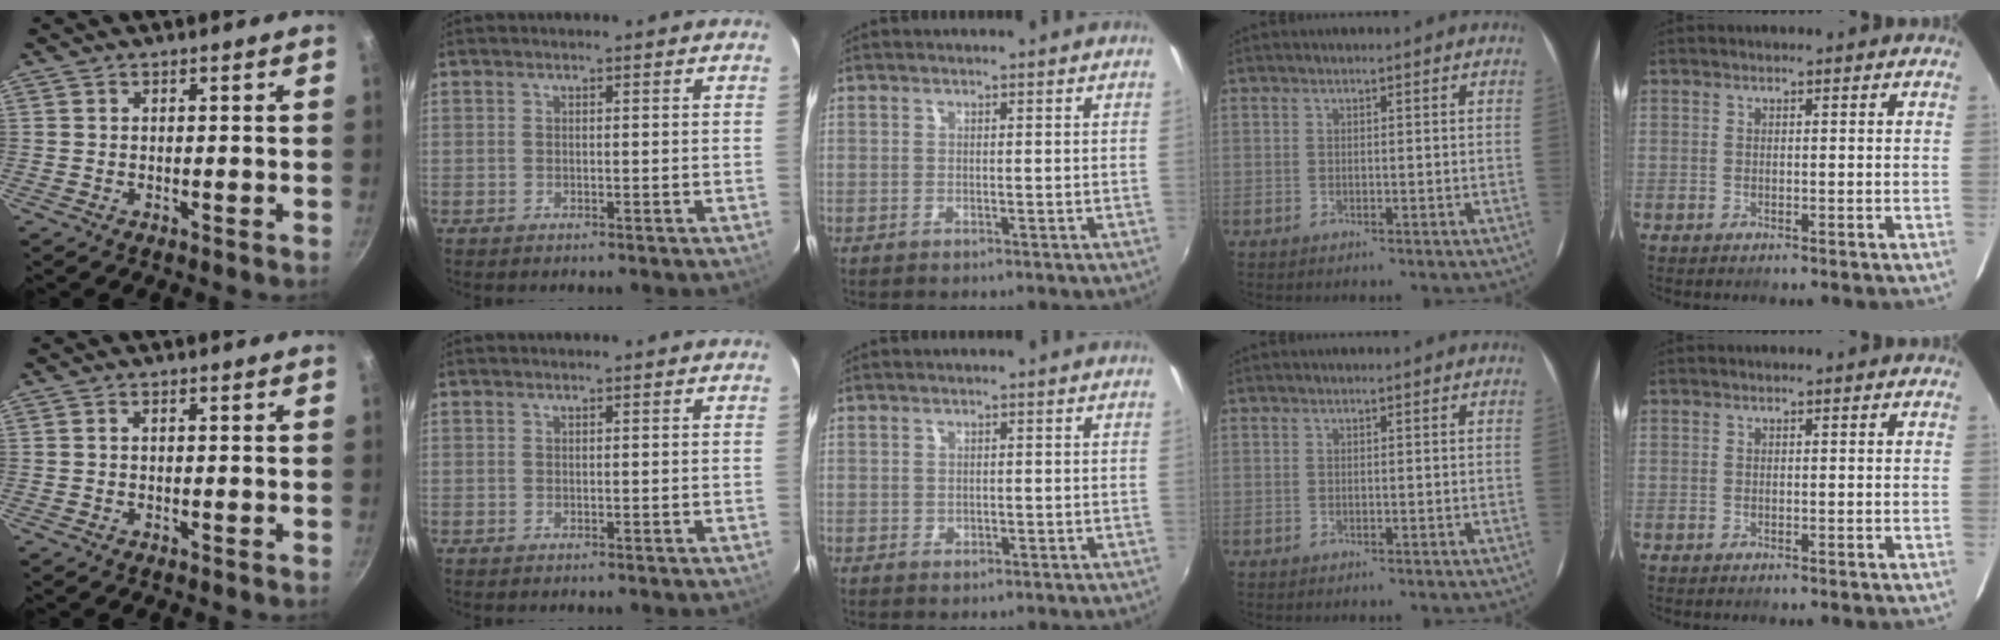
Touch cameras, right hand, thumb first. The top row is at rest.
{"thumb": {"total": 0.6, "force": [-0.1, 0.4, 0.5], "torque": [-0.010, 0.006, -0.001]}, "middle": {"total": 1.0, "force": [-0.2, 0.8, 0.4], "torque": [-0.004, -0.002, -0.004]}}